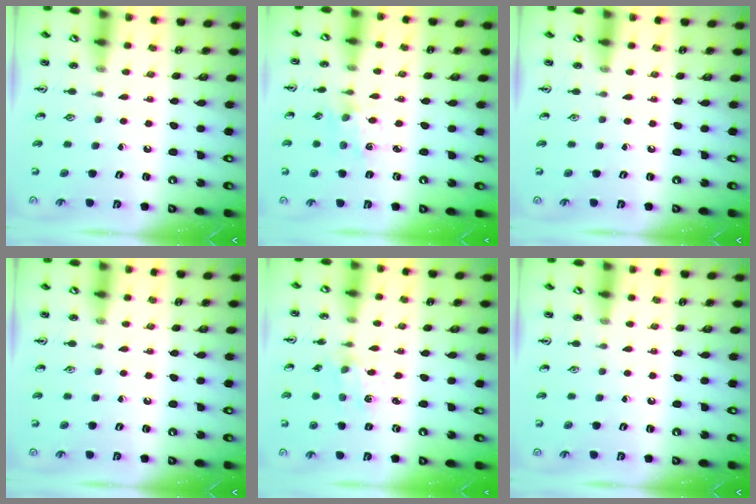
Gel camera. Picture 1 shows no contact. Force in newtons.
{"total": 2.5, "press": 2.4, "slide": 0.7}
{"total": 0.0}
{"total": 0.0}
{"total": 1.9, "press": 1.9, "slide": 0.5}
{"total": 0.0}